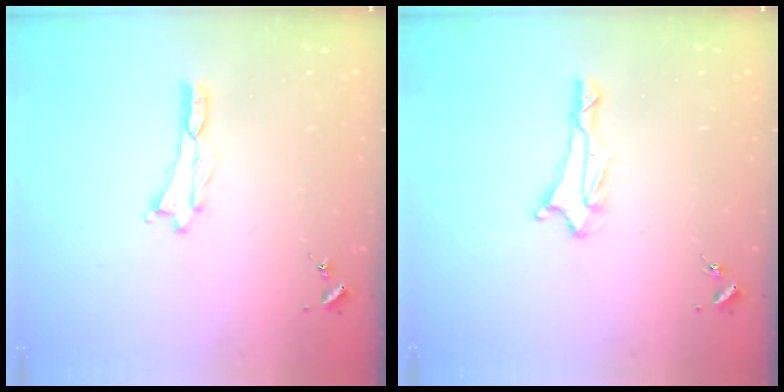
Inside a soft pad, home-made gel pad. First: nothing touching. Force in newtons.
{"total": 1.7, "press": 1.6, "slide": 0.6}